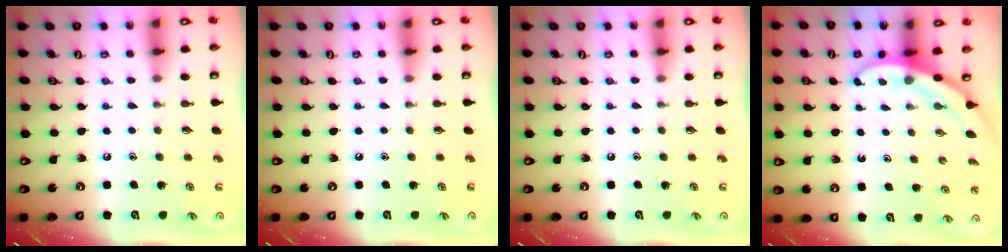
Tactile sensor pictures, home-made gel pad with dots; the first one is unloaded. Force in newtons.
{"total": 0.0}
{"total": 0.0}
{"total": 3.1, "press": 3.1, "slide": 0.1}